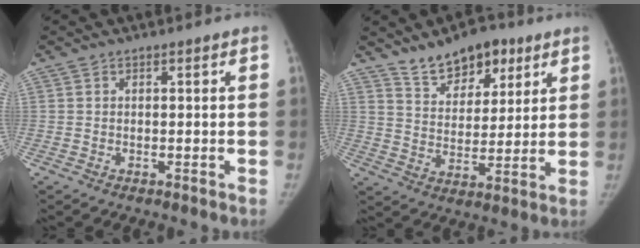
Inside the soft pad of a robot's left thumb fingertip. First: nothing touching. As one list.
[{"total": 11.6, "force": [7.9, 6.3, 5.5], "torque": [-0.051, -0.041, 0.134]}]